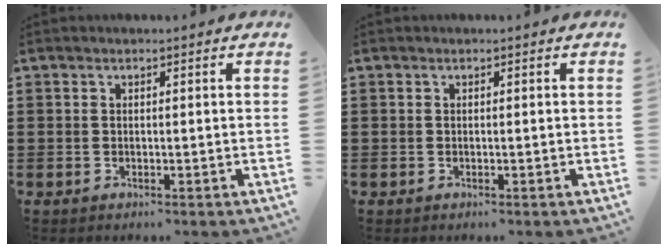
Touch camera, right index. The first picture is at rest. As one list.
[{"total": 0.0}]